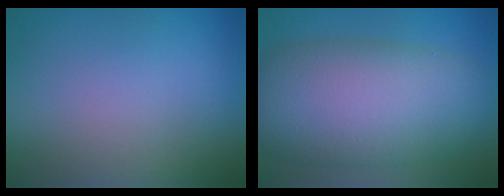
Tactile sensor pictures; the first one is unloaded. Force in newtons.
{"total": 12.0, "press": 12.0, "slide": 0.2}